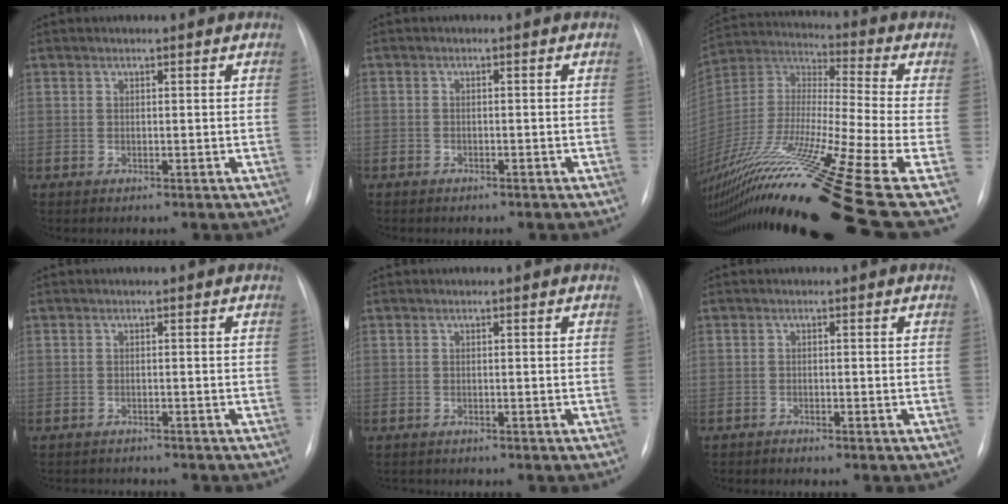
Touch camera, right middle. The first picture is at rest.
{"total": 1.9, "force": [-1.5, 1.1, 0.6], "torque": [-0.015, 0.002, -0.017]}
{"total": 26.6, "force": [-17.0, -0.7, 20.5], "torque": [-0.401, -0.038, -0.317]}
{"total": 3.7, "force": [-3.6, 1.0, 0.5], "torque": [-0.003, -0.005, -0.049]}
{"total": 1.2, "force": [-1.1, 0.6, 0.1], "torque": [-0.003, 0.000, -0.014]}
{"total": 0.6, "force": [-0.6, 0.1, 0.0], "torque": [-0.004, -0.002, -0.013]}